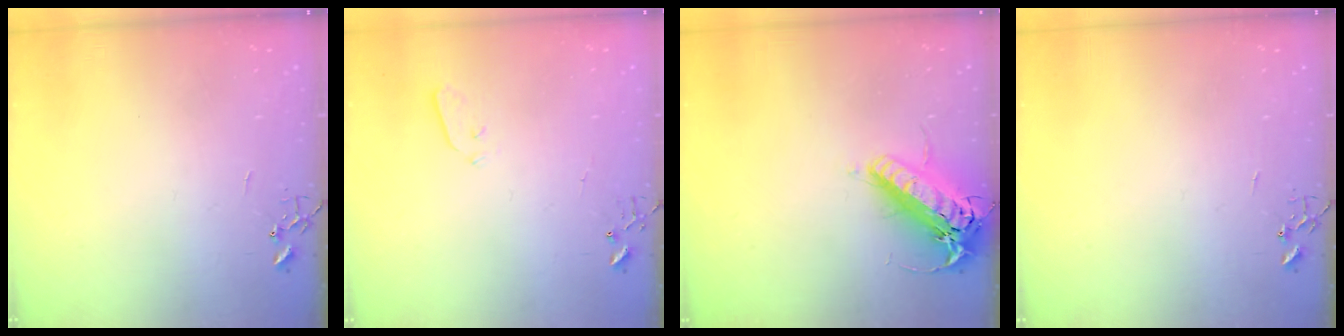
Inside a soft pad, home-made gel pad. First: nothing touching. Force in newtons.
{"total": 3.6, "press": 3.6, "slide": 0.5}
{"total": 19.5, "press": 19.1, "slide": 3.7}
{"total": 0.0}